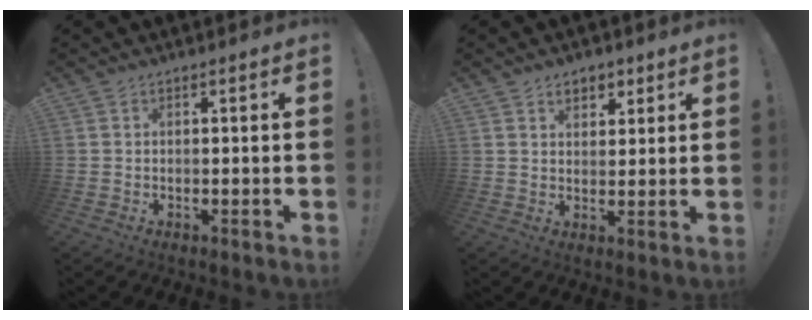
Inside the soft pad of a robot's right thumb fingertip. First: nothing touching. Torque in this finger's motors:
{"motor_torque": [0.00, 0.04, 0.14, 0.44, 0.00]}